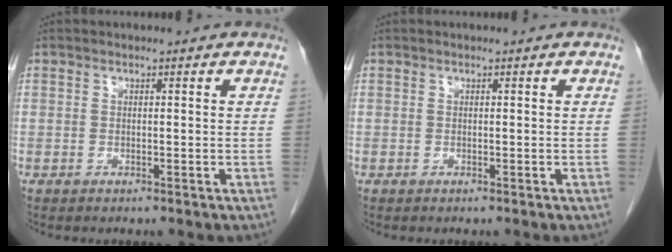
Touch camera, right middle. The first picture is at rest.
{"total": 0.0}